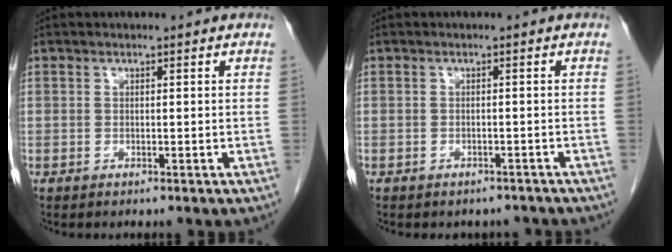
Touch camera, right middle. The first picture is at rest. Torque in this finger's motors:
{"motor_torque": [0.03, -0.02, 0.01, 0.01]}